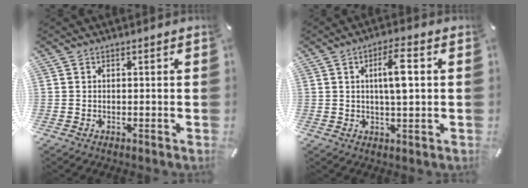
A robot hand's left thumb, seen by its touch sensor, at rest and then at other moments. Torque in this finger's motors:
{"motor_torque": [1.42, 1.52, 1.01, -0.05, 0.05]}